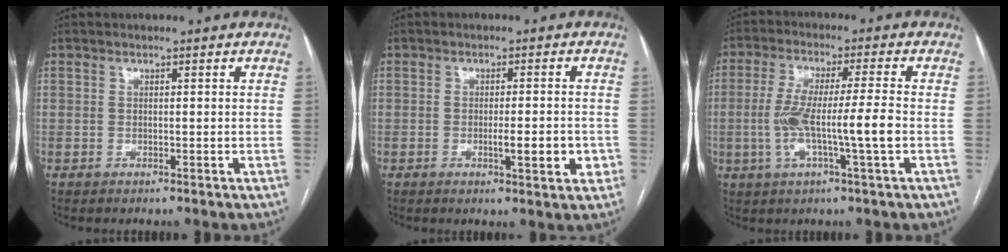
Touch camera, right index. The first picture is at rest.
{"total": 4.7, "force": [-1.2, 0.8, 4.4], "torque": [-0.068, -0.001, -0.012]}
{"total": 9.7, "force": [-1.8, -0.3, 9.5], "torque": [-0.188, 0.006, -0.033]}